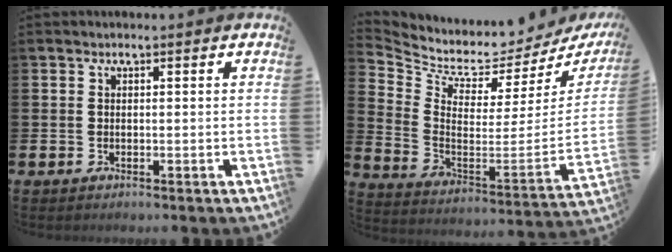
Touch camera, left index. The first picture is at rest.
{"total": 4.9, "force": [4.6, 1.4, 0.8], "torque": [-0.053, -0.061, 0.071]}